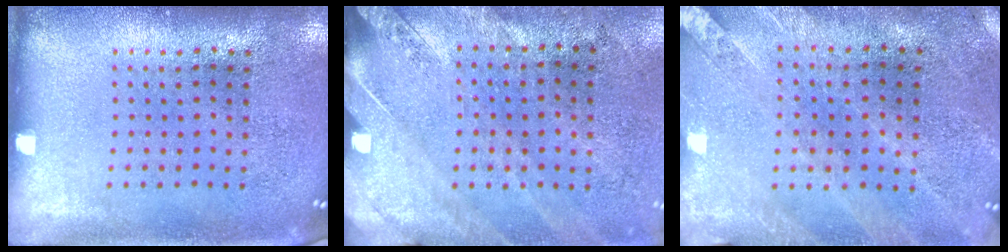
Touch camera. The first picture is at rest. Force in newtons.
{"total": 2.4, "press": 2.0, "slide": 1.3}
{"total": 0.5, "press": 0.5, "slide": 0.2}